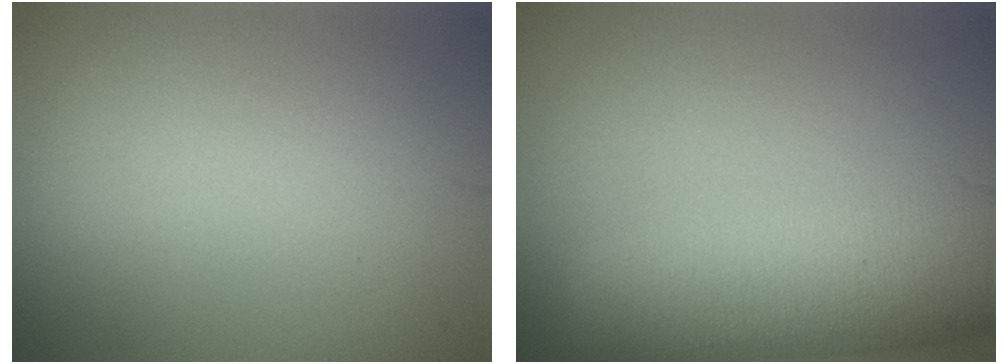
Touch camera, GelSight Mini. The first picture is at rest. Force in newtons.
{"total": 9.7, "press": 9.7, "slide": 0.6}